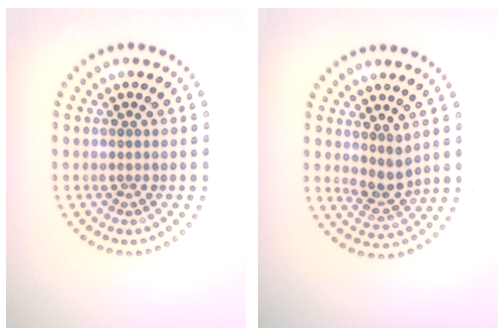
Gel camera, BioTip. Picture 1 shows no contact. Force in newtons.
{"total": 2.6, "press": 2.1, "slide": 1.6}